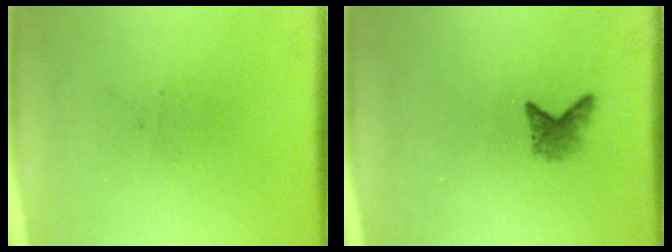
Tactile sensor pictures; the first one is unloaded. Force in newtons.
{"total": 1.8}